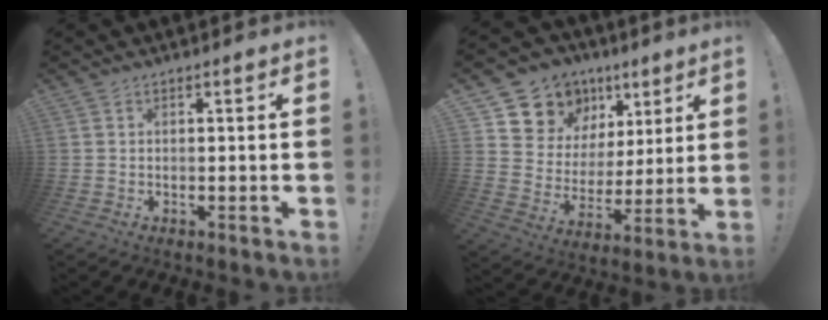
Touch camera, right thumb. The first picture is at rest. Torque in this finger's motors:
{"motor_torque": [1.07, 1.26, 0.08, -0.02, 0.00]}